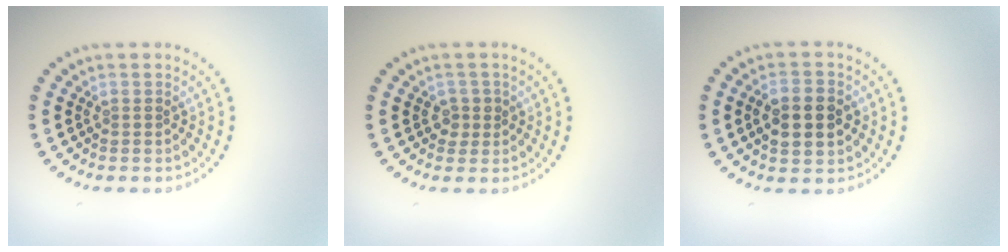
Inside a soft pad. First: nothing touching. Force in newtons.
{"total": 1.2, "press": 1.1, "slide": 0.4}
{"total": 4.5, "press": 4.5, "slide": 0.2}